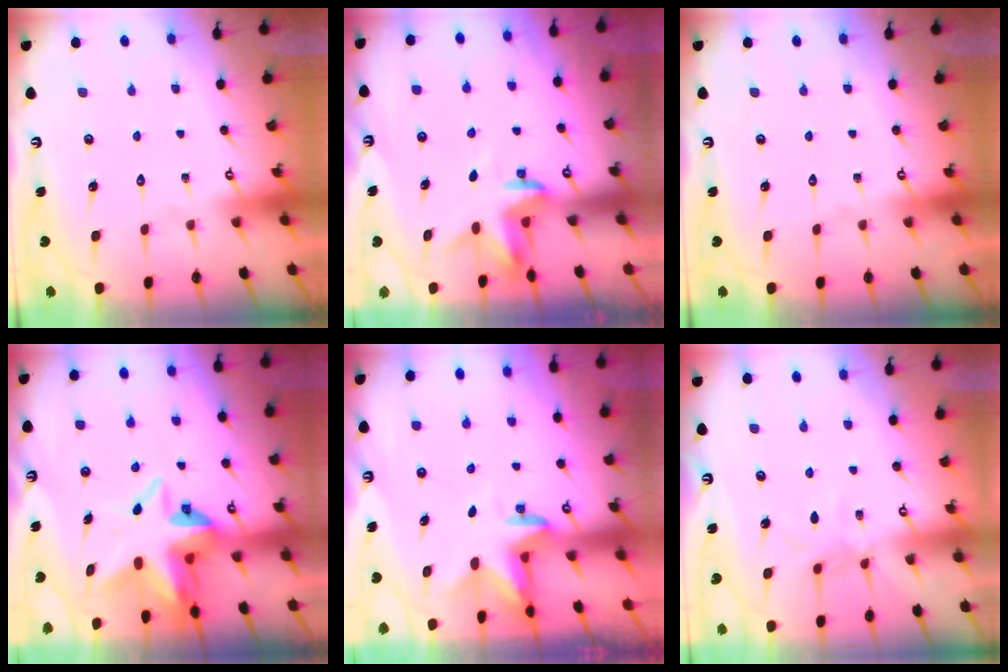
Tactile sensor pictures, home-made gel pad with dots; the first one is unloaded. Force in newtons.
{"total": 4.0, "press": 4.0, "slide": 0.2}
{"total": 0.0}
{"total": 8.4, "press": 8.2, "slide": 1.9}
{"total": 3.0, "press": 2.9, "slide": 0.8}
{"total": 5.0, "press": 5.0, "slide": 0.4}